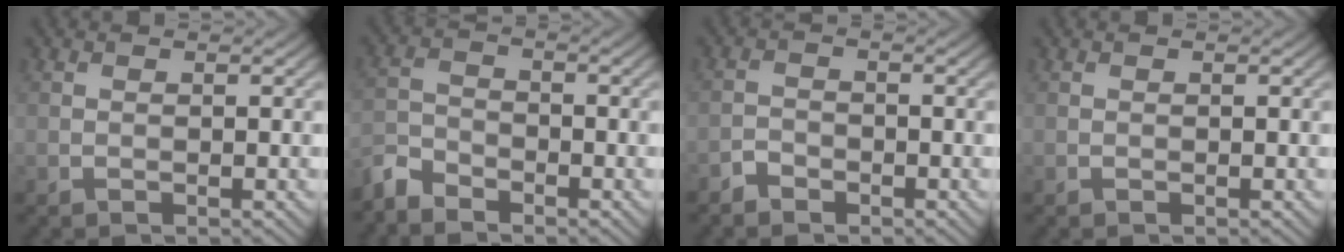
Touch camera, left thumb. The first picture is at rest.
{"total": 4.2, "force": [-3.8, 1.6, 1.1], "torque": [-0.027, -0.010, -0.092]}
{"total": 2.0, "force": [-1.7, 1.0, 0.5], "torque": [-0.007, 0.001, -0.039]}
{"total": 0.0}